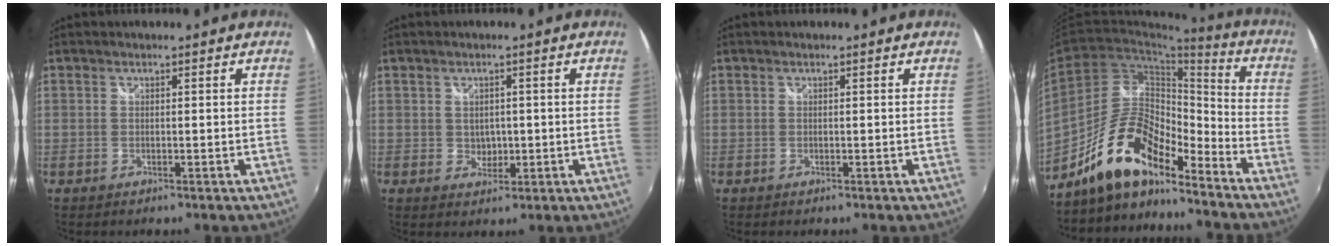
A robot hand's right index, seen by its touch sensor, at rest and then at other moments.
{"total": 2.7, "force": [0.1, 2.5, 1.0], "torque": [-0.013, 0.001, 0.005]}
{"total": 0.0}
{"total": 14.7, "force": [-11.6, 4.4, 7.8], "torque": [-0.153, 0.012, -0.218]}